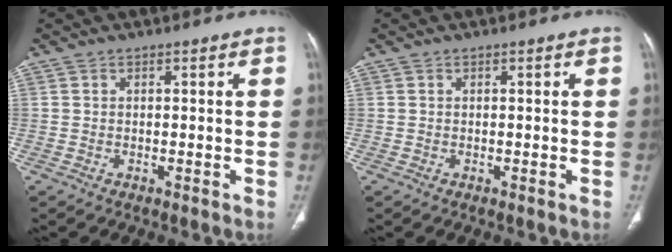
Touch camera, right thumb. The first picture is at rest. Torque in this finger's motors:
{"motor_torque": [0.00, 0.00, -0.06, 0.03, 0.00]}